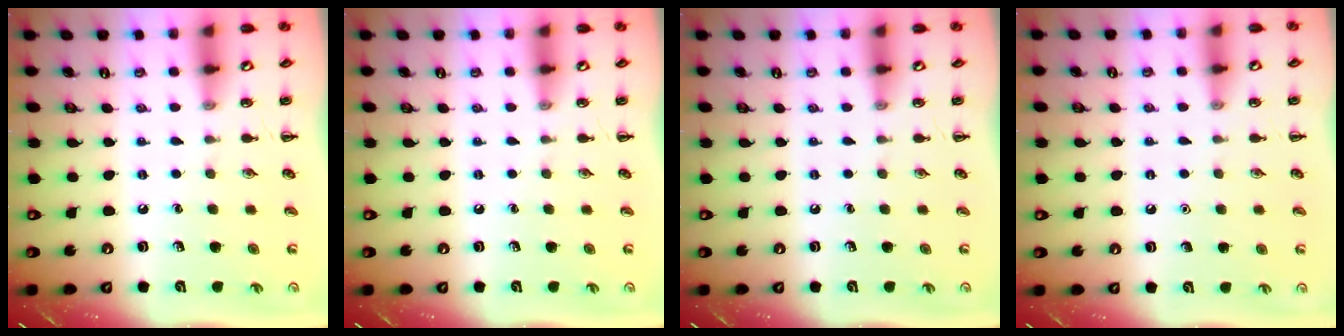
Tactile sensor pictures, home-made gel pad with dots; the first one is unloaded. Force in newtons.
{"total": 0.0}
{"total": 0.0}
{"total": 1.5, "press": 1.5, "slide": 0.1}